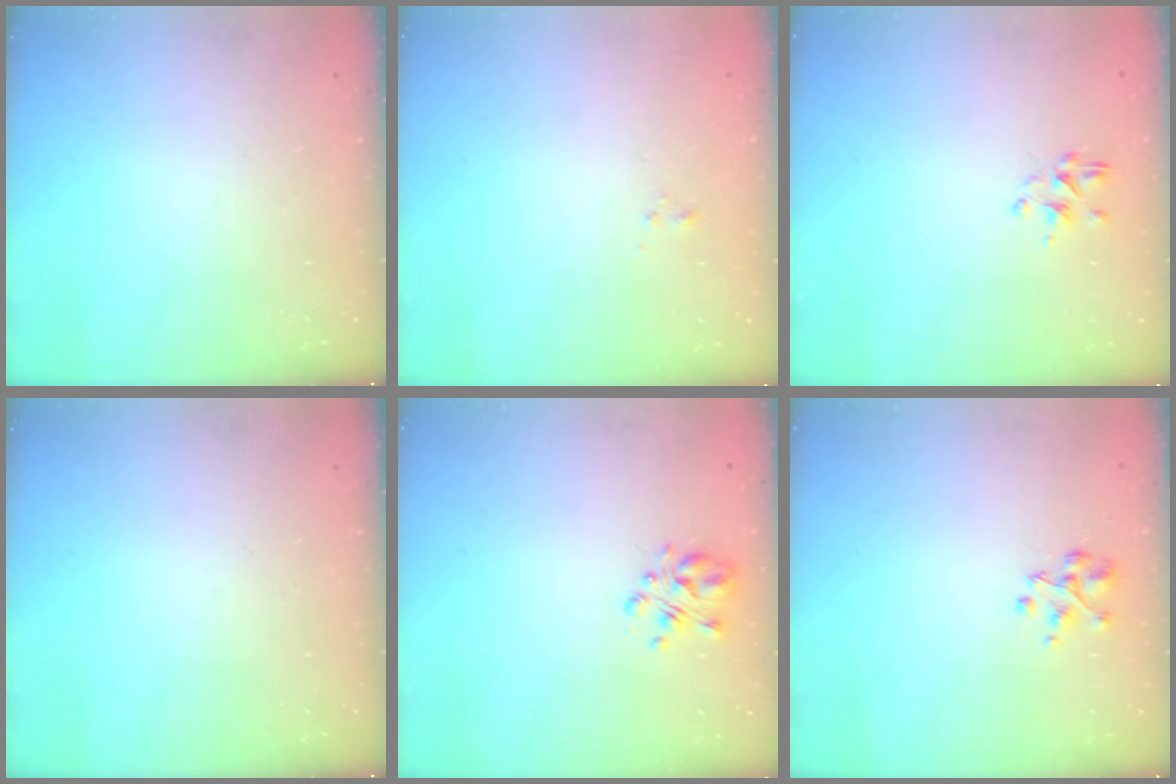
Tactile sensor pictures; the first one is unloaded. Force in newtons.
{"total": 1.0, "press": 0.9, "slide": 0.4}
{"total": 2.3, "press": 2.1, "slide": 0.9}
{"total": 0.0}
{"total": 3.8, "press": 3.7, "slide": 0.9}
{"total": 2.9, "press": 2.9, "slide": 0.2}